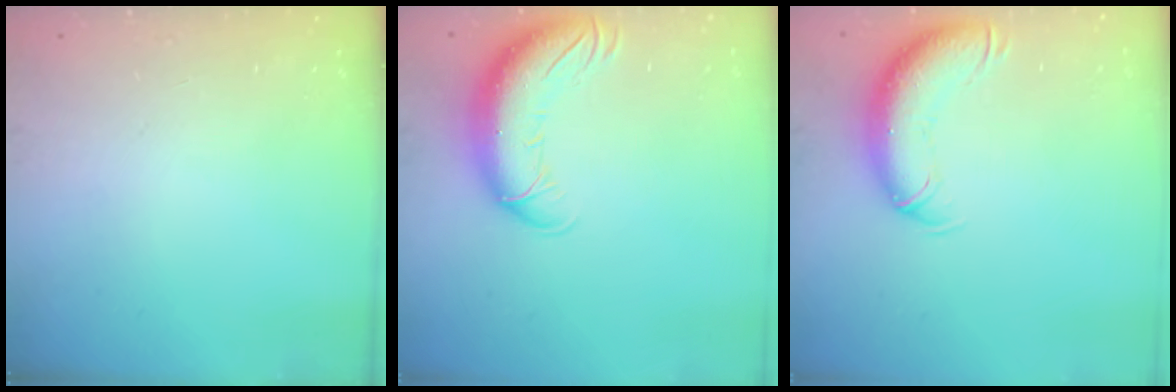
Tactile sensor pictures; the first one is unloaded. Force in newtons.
{"total": 13.4, "press": 13.0, "slide": 3.1}
{"total": 12.5, "press": 12.2, "slide": 3.0}